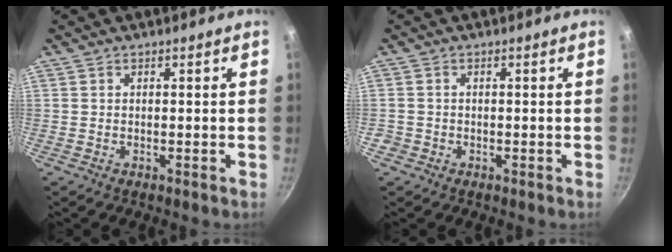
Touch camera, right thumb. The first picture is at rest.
{"total": 1.5, "force": [-0.7, 1.3, 0.3], "torque": [-0.005, 0.004, -0.011]}